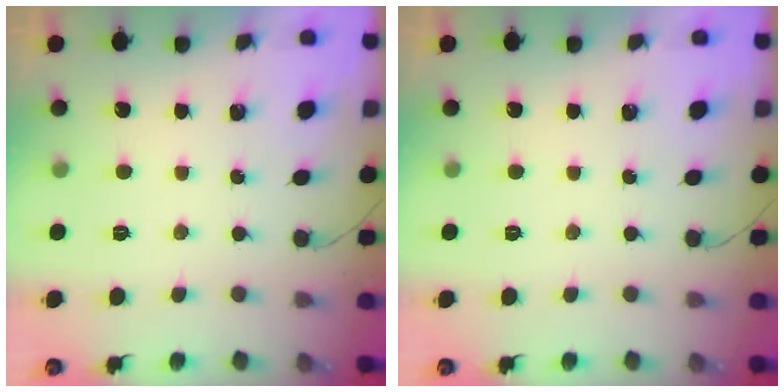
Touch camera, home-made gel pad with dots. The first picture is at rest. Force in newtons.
{"total": 0.0}